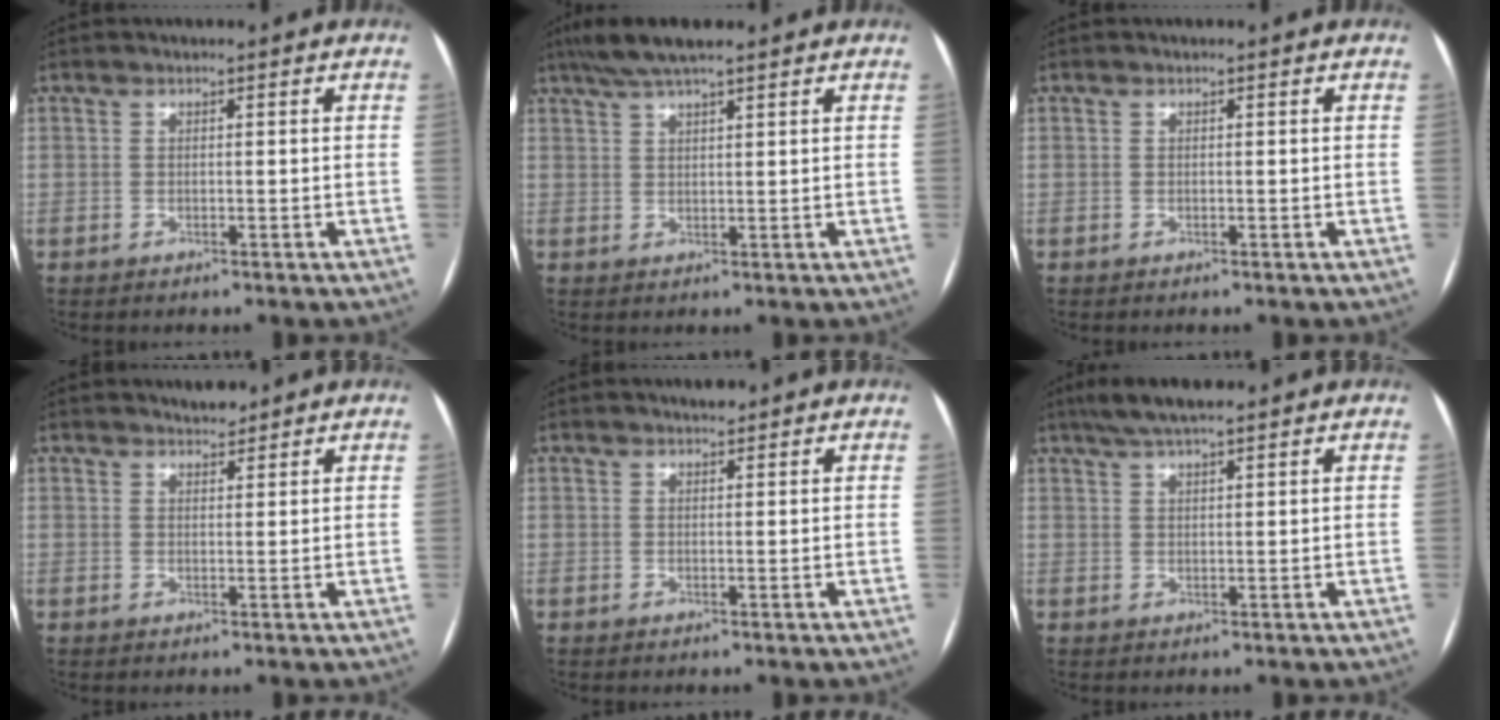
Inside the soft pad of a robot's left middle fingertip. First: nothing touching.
{"total": 7.0, "force": [5.5, 0.8, 4.3], "torque": [-0.076, 0.034, 0.093]}
{"total": 0.0}
{"total": 2.1, "force": [1.9, 0.6, 0.5], "torque": [-0.012, 0.000, 0.032]}
{"total": 1.4, "force": [1.2, 0.4, 0.6], "torque": [-0.014, 0.003, 0.020]}
{"total": 6.4, "force": [5.0, 0.8, 3.9], "torque": [-0.067, 0.027, 0.086]}